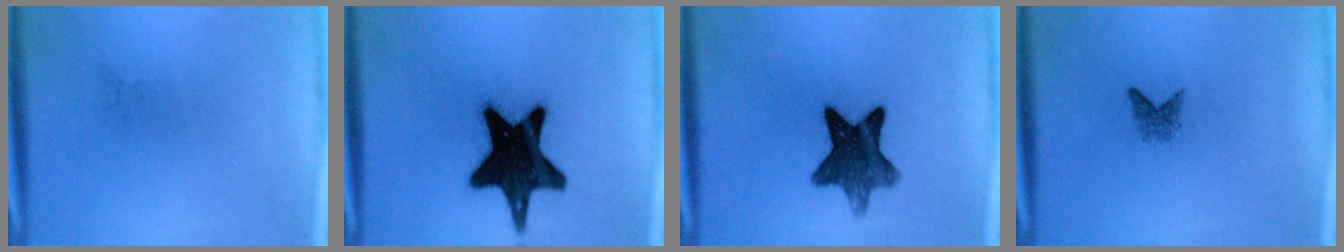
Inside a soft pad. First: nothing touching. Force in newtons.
{"total": 20.1}
{"total": 10.3}
{"total": 1.3}